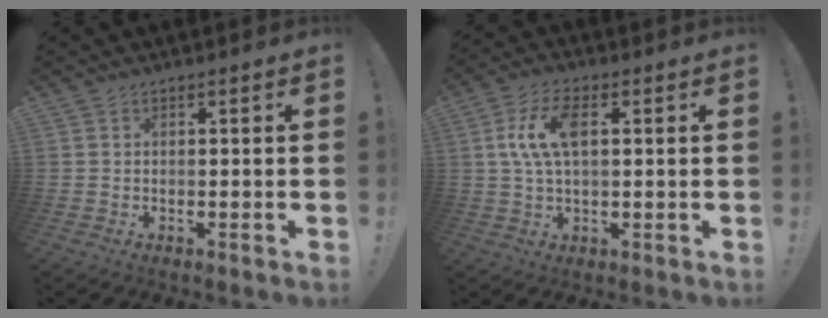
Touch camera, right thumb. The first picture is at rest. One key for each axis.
{"total": 9.9, "fx": 2.0, "fy": 5.0, "fz": 8.3, "tx": -0.169, "ty": 0.004, "tz": 0.034}